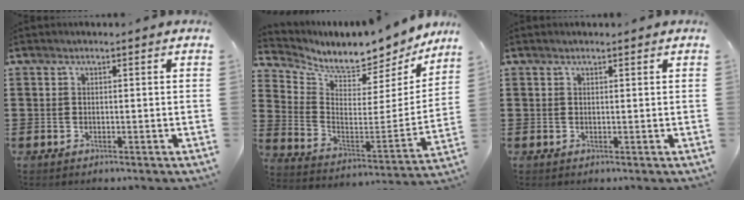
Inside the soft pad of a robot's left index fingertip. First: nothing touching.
{"total": 6.6, "force": [6.3, 0.9, 1.7], "torque": [-0.055, -0.070, 0.102]}
{"total": 0.5, "force": [0.4, 0.1, 0.3], "torque": [-0.006, 0.001, 0.008]}